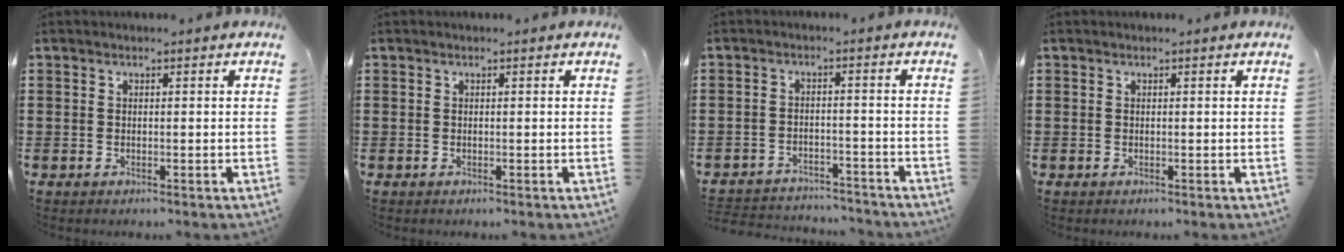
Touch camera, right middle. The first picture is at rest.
{"total": 0.0}
{"total": 3.2, "force": [-3.2, 0.5, -0.1], "torque": [-0.006, 0.002, -0.070]}
{"total": 0.0}